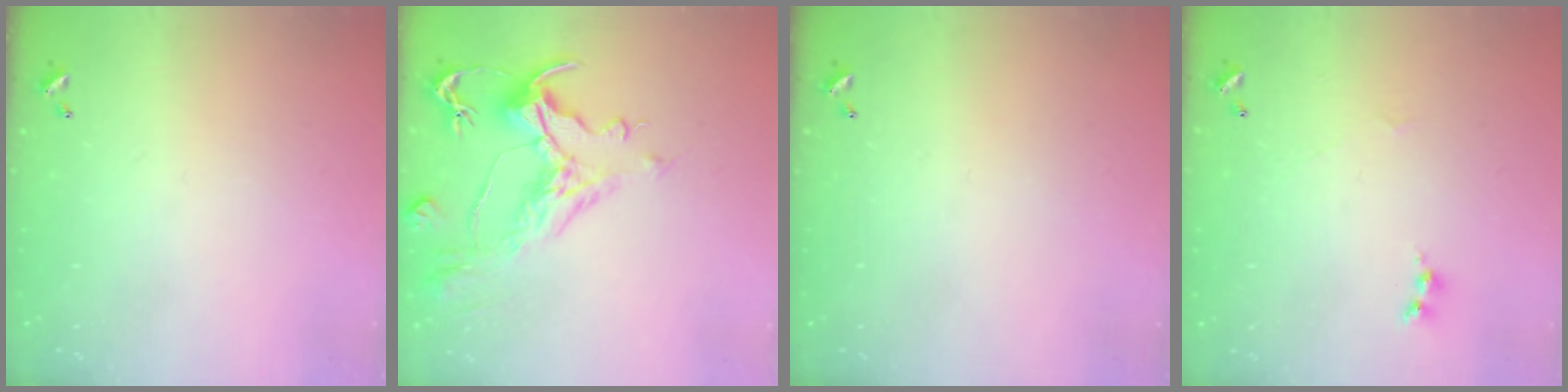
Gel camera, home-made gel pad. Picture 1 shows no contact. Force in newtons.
{"total": 2.6, "press": 2.1, "slide": 1.6}
{"total": 0.0}
{"total": 1.7, "press": 1.6, "slide": 0.6}